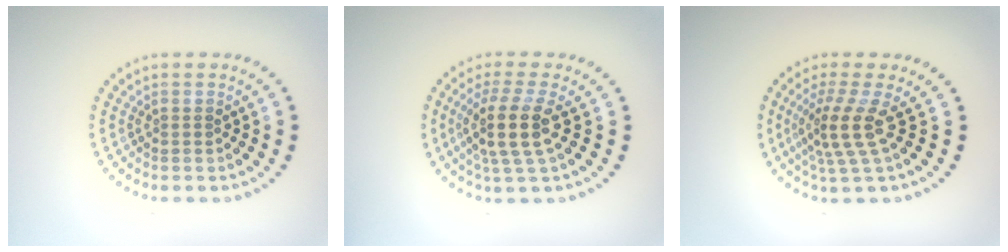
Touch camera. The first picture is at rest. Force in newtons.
{"total": 4.1, "press": 3.4, "slide": 2.4}
{"total": 3.7, "press": 2.7, "slide": 2.6}